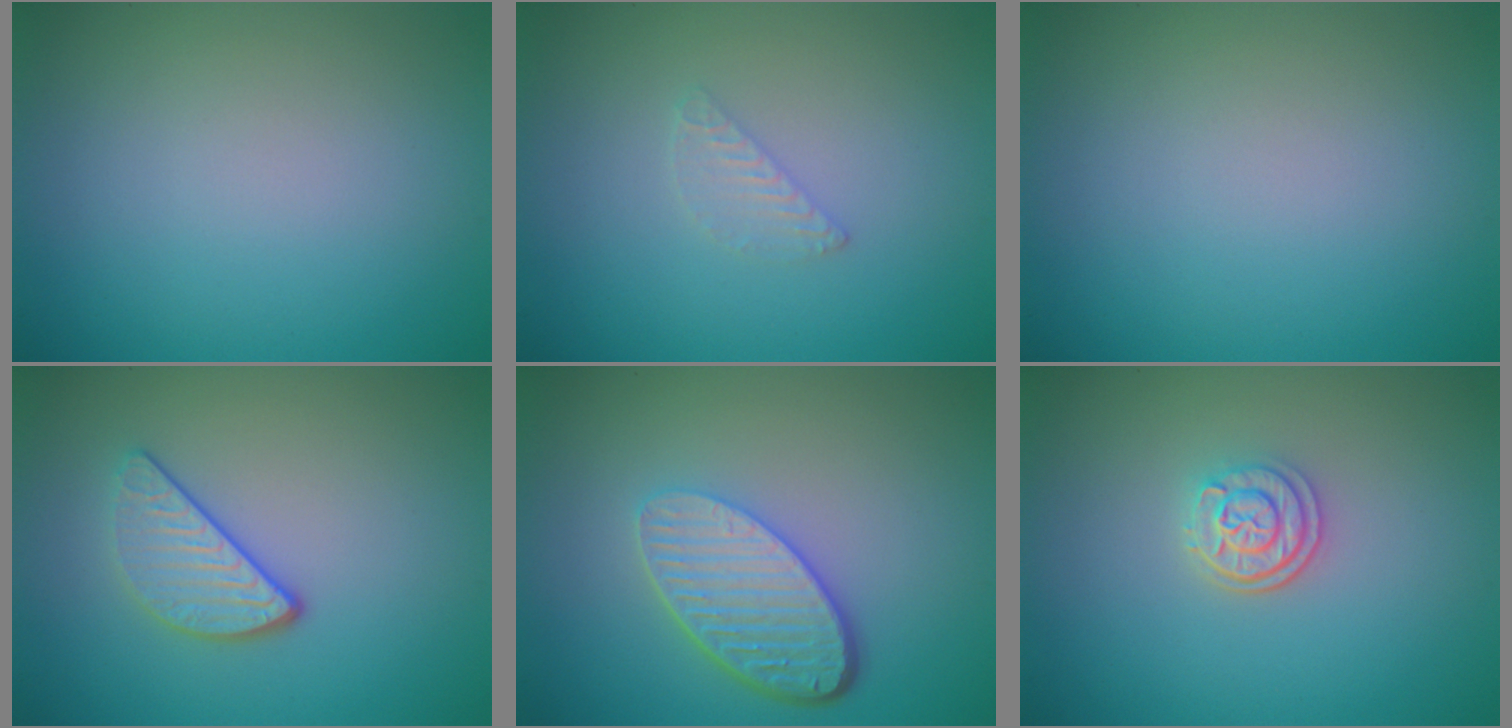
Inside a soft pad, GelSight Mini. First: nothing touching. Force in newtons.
{"total": 1.1, "press": 1.1, "slide": 0.1}
{"total": 0.0}
{"total": 3.0, "press": 2.5, "slide": 1.6}
{"total": 5.3, "press": 3.8, "slide": 3.6}
{"total": 2.6, "press": 2.2, "slide": 1.3}